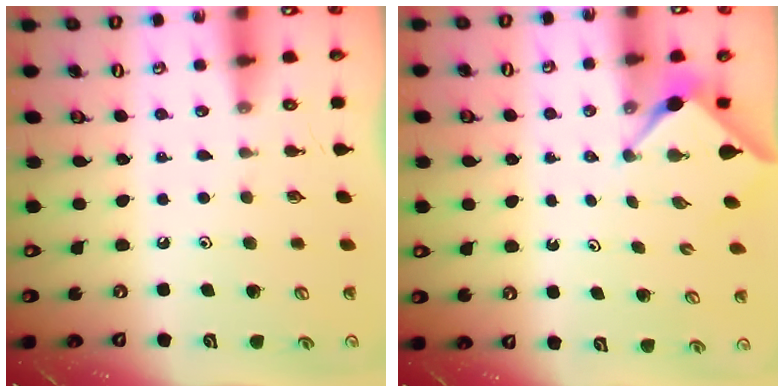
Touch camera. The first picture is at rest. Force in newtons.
{"total": 3.0, "press": 3.0, "slide": 0.4}